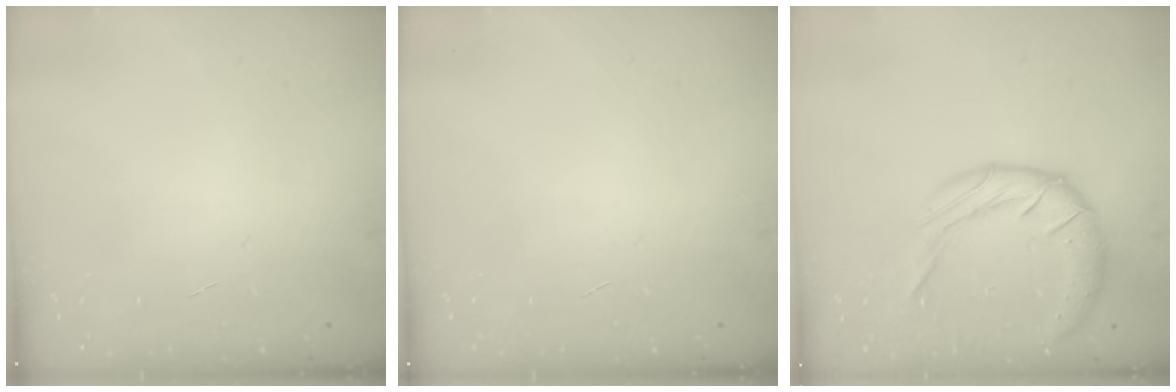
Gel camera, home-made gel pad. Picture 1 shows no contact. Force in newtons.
{"total": 0.0}
{"total": 14.6, "press": 14.4, "slide": 2.4}